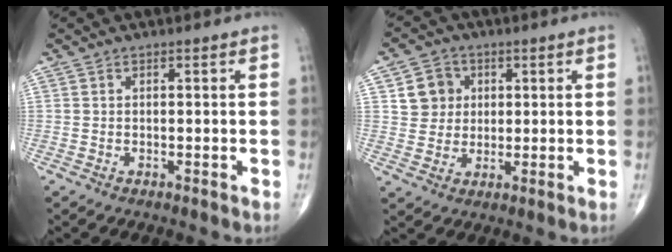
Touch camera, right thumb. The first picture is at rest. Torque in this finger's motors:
{"motor_torque": [-0.38, 0.39, 0.06, 0.04, 0.00]}